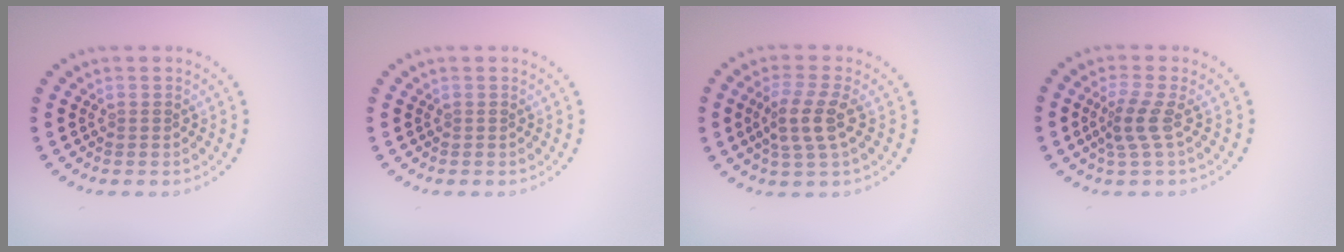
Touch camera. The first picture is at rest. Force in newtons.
{"total": 0.0}
{"total": 3.4, "press": 3.0, "slide": 1.4}
{"total": 2.3, "press": 1.8, "slide": 1.5}